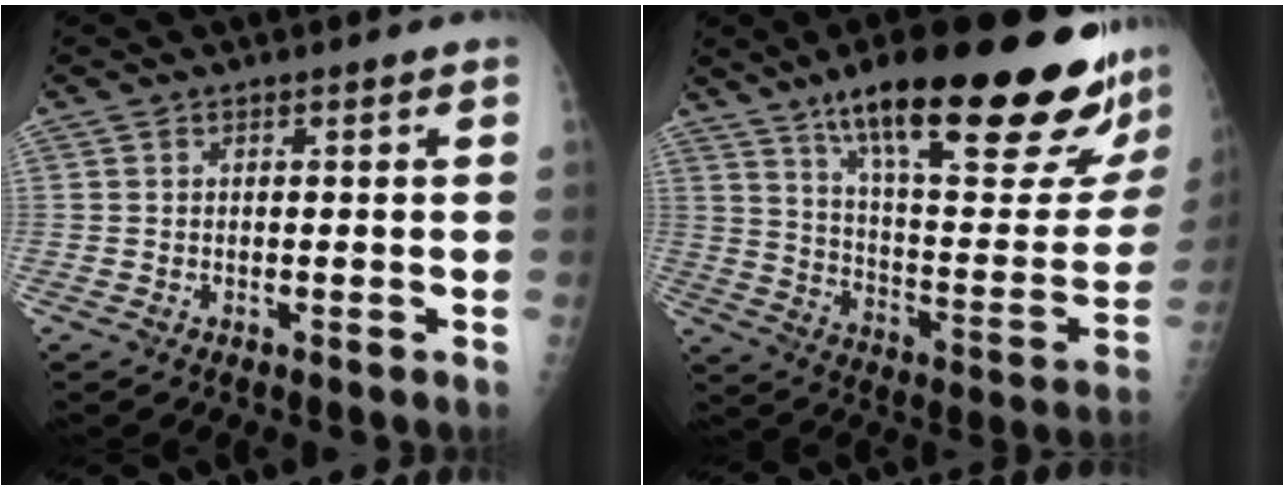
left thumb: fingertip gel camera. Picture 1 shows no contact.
{"total": 32.6, "force": [21.0, 7.2, 23.9], "torque": [-0.298, -0.065, 0.319]}